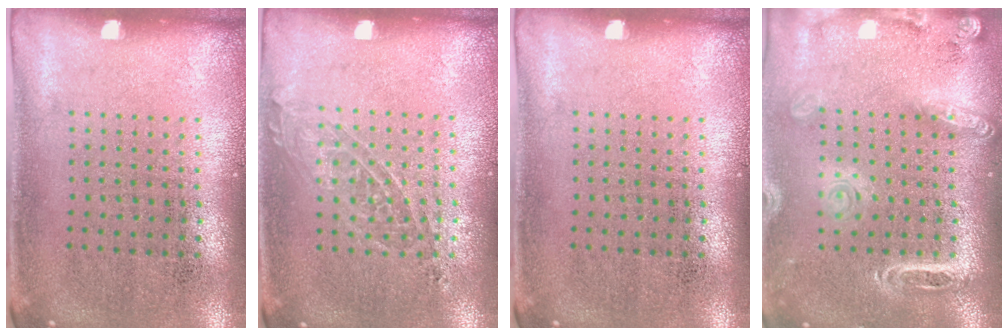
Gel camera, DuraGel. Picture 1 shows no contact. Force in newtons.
{"total": 1.2, "press": 1.1, "slide": 0.5}
{"total": 0.0}
{"total": 1.9, "press": 1.8, "slide": 0.7}